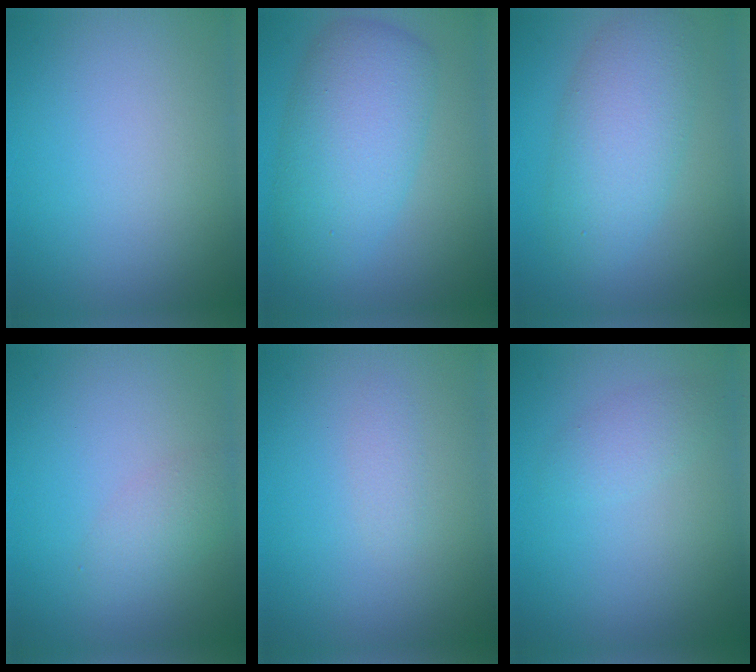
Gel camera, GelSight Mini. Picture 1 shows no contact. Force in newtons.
{"total": 7.2, "press": 7.2, "slide": 0.2}
{"total": 5.5, "press": 5.5, "slide": 0.4}
{"total": 1.8, "press": 1.8, "slide": 0.0}
{"total": 0.8, "press": 0.8, "slide": 0.0}
{"total": 1.6, "press": 1.6, "slide": 0.1}